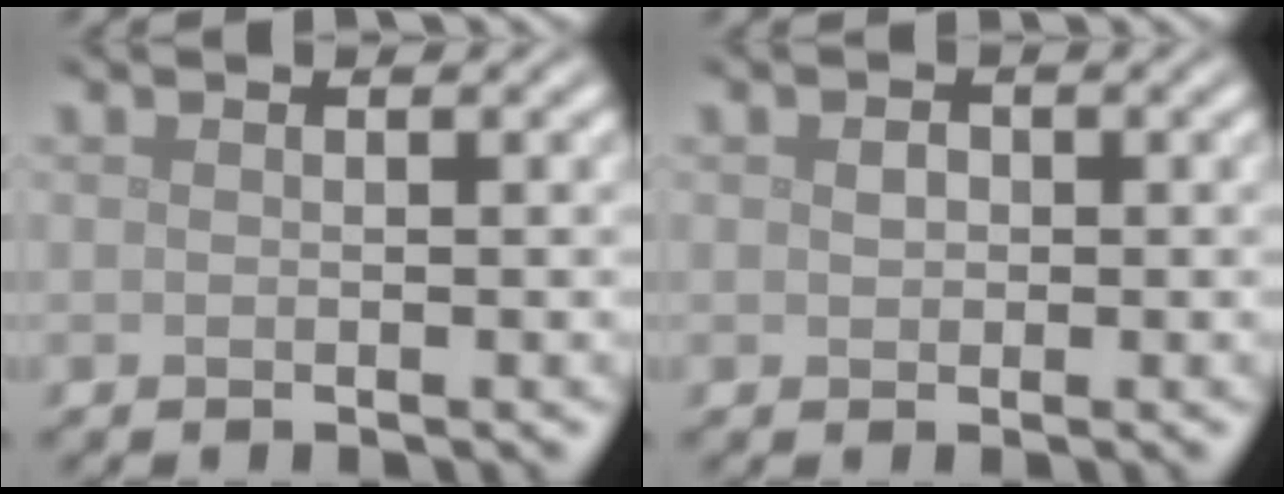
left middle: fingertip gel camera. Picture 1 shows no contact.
{"total": 0.9, "force": [0.1, 0.8, 0.5], "torque": [-0.008, 0.000, -0.001]}